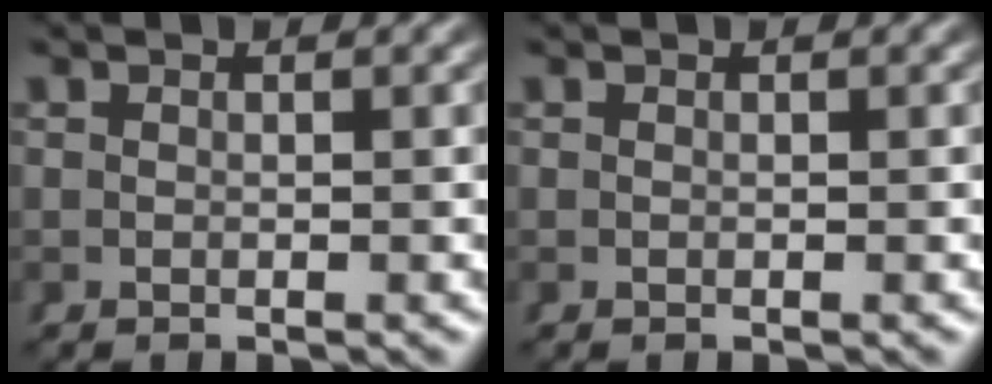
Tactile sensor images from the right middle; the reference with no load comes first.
{"total": 0.0}